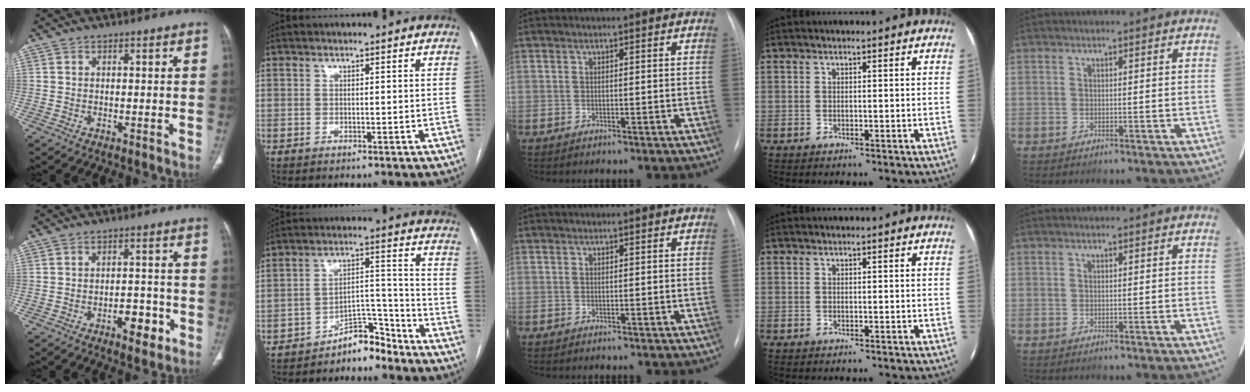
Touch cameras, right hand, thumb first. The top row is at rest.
{"thumb": {"total": 5.8, "force": [-2.8, 2.8, 4.2], "torque": [-0.044, 0.019, -0.038]}, "index": {"total": 5.9, "force": [-5.4, 1.8, 1.6], "torque": [-0.014, 0.032, -0.090]}}